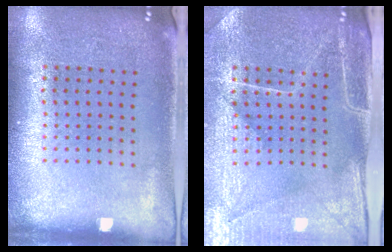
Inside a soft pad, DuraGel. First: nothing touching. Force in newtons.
{"total": 4.5, "press": 4.0, "slide": 2.1}